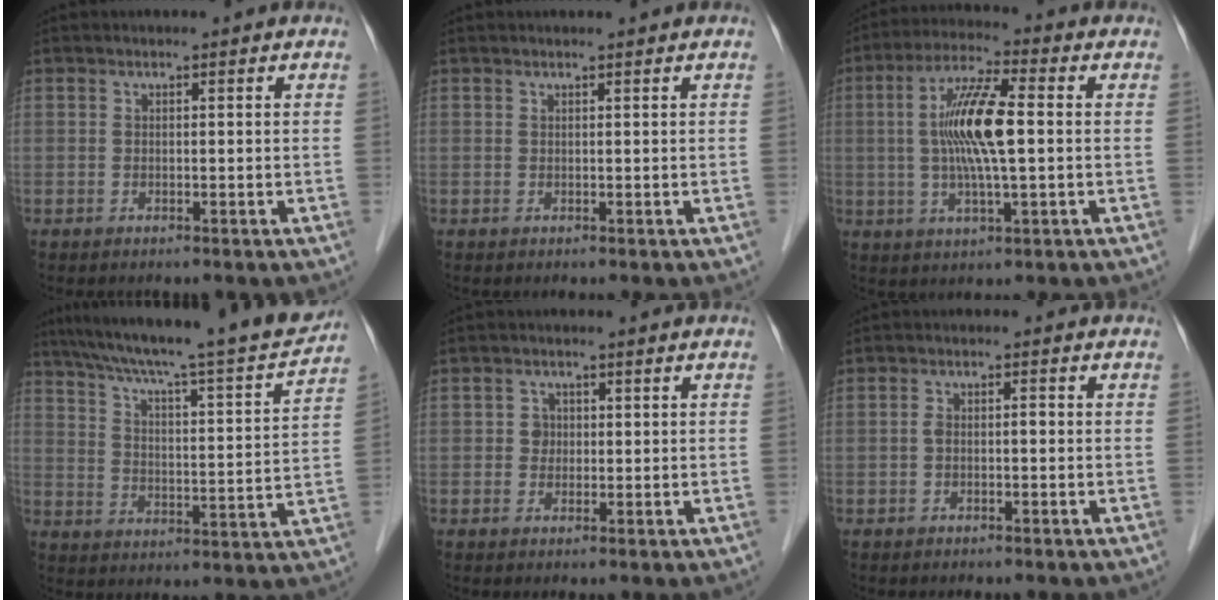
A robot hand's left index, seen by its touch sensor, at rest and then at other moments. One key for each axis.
{"total": 0.6, "fx": 0.5, "fy": 0.0, "fz": 0.2, "tx": -0.004, "ty": 0.004, "tz": 0.010}
{"total": 10.8, "fx": 0.5, "fy": 1.4, "fz": 10.7, "tx": -0.215, "ty": 0.005, "tz": 0.003}
{"total": 22.6, "fx": 20.0, "fy": 0.8, "fz": 10.6, "tx": -0.172, "ty": -0.020, "tz": 0.277}
{"total": 1.8, "fx": 0.3, "fy": 1.8, "fz": 0.5, "tx": -0.011, "ty": 0.004, "tz": 0.002}
{"total": 1.6, "fx": -0.3, "fy": 0.8, "fz": 1.4, "tx": -0.031, "ty": 0.013, "tz": -0.005}